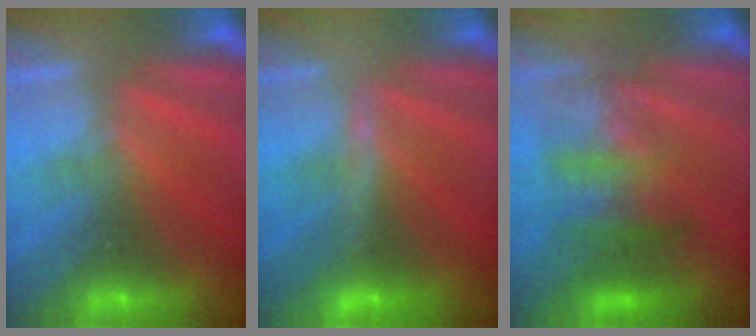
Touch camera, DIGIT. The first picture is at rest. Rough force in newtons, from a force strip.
{"total": 3.3}
{"total": 3.8}